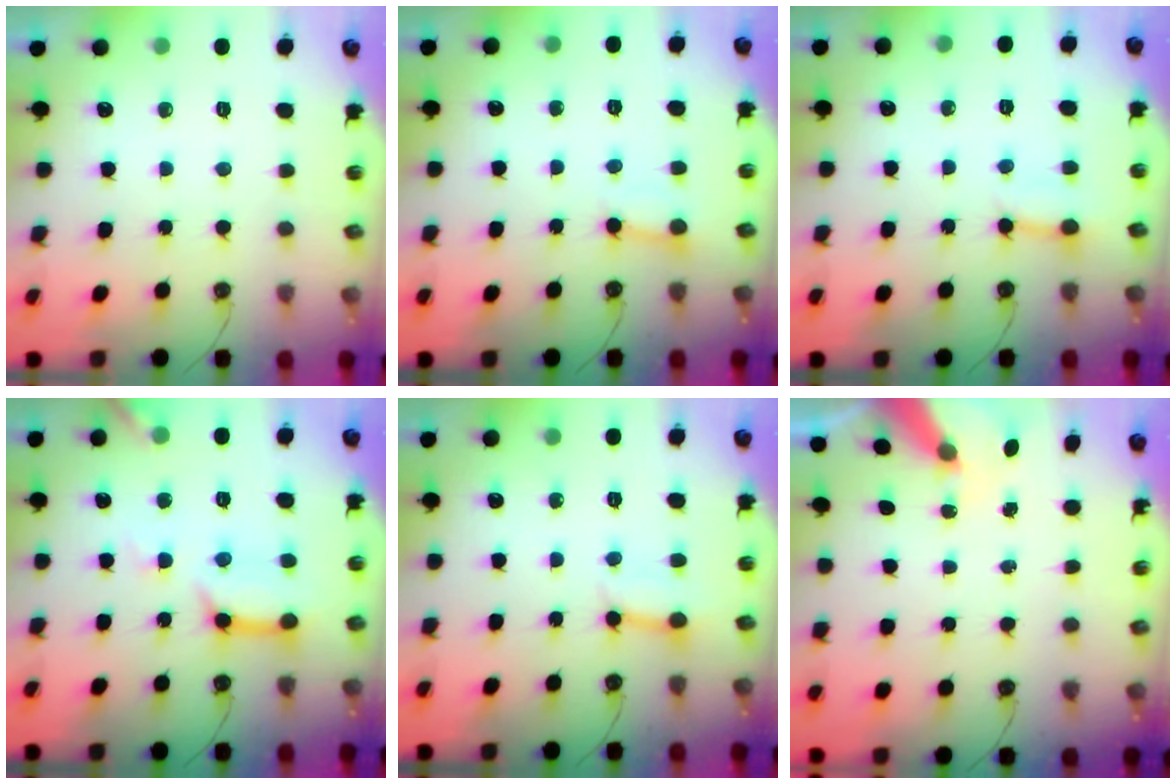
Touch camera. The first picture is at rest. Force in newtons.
{"total": 2.7, "press": 2.7, "slide": 0.3}
{"total": 3.3, "press": 3.2, "slide": 0.4}
{"total": 12.2, "press": 12.1, "slide": 1.3}
{"total": 2.5, "press": 2.5, "slide": 0.0}
{"total": 7.8, "press": 7.8, "slide": 0.8}